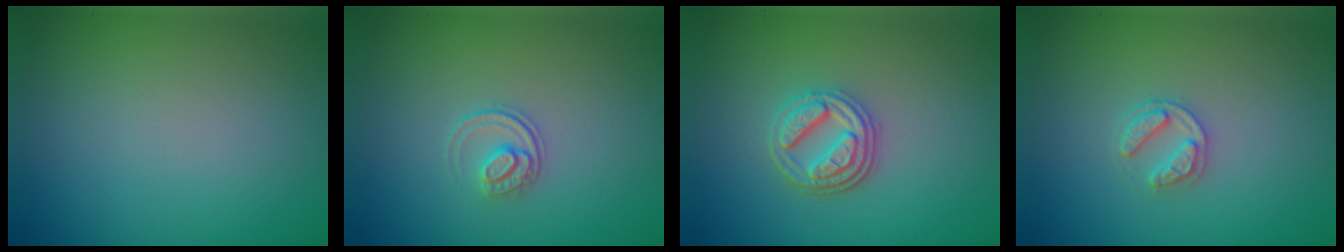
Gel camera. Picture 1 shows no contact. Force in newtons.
{"total": 1.5, "press": 1.1, "slide": 1.1}
{"total": 3.8, "press": 3.2, "slide": 2.1}
{"total": 2.0, "press": 2.0, "slide": 0.3}